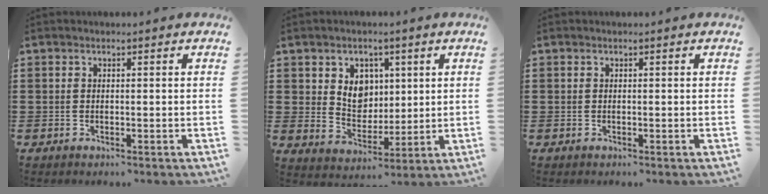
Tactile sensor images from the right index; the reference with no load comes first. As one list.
[{"total": 5.8, "force": [2.1, 4.9, 2.3], "torque": [-0.052, 0.008, 0.034]}, {"total": 0.0}]